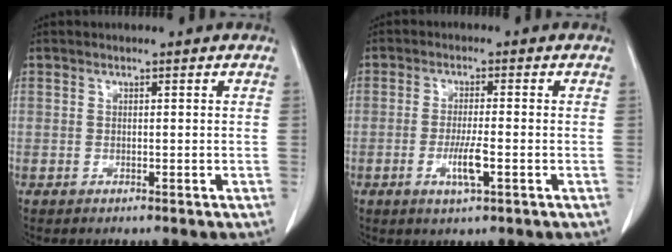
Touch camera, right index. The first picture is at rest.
{"total": 3.8, "force": [-1.2, 0.7, 3.5], "torque": [-0.069, -0.004, -0.018]}